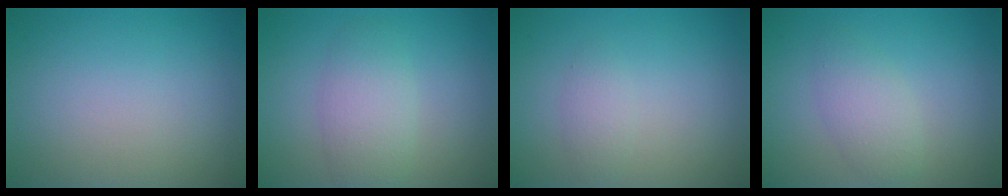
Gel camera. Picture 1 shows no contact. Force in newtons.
{"total": 3.4, "press": 3.4, "slide": 0.1}
{"total": 1.3, "press": 1.3, "slide": 0.1}
{"total": 2.7, "press": 2.7, "slide": 0.2}